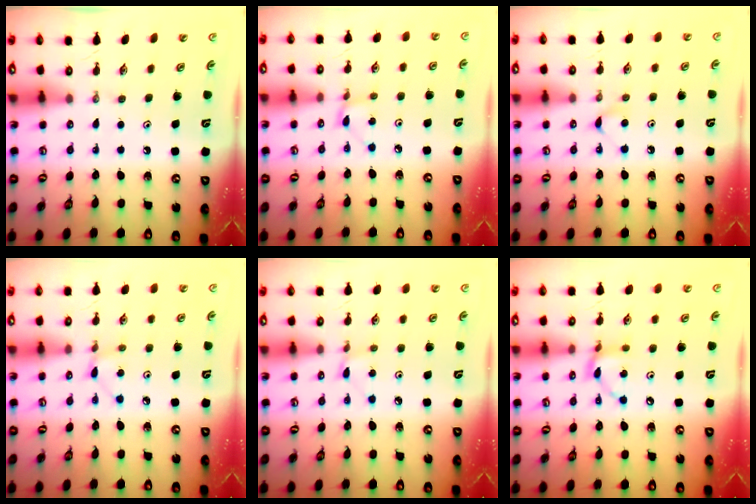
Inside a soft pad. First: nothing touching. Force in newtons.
{"total": 2.5, "press": 2.5, "slide": 0.3}
{"total": 4.4, "press": 4.4, "slide": 0.6}
{"total": 3.1, "press": 3.0, "slide": 0.4}
{"total": 1.4, "press": 1.4, "slide": 0.2}
{"total": 8.1, "press": 8.0, "slide": 0.2}